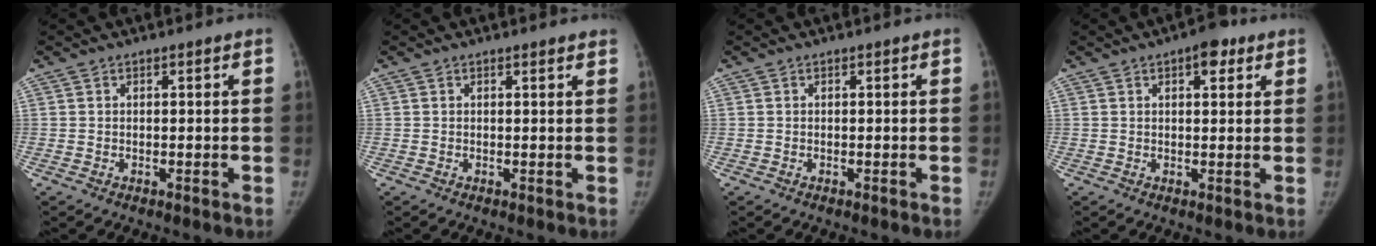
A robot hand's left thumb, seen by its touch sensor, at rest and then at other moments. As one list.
[{"total": 1.2, "force": [1.1, 0.1, 0.5], "torque": [-0.004, -0.003, 0.012]}, {"total": 0.0}, {"total": 4.8, "force": [2.4, 2.2, 3.5], "torque": [-0.031, -0.005, 0.027]}]